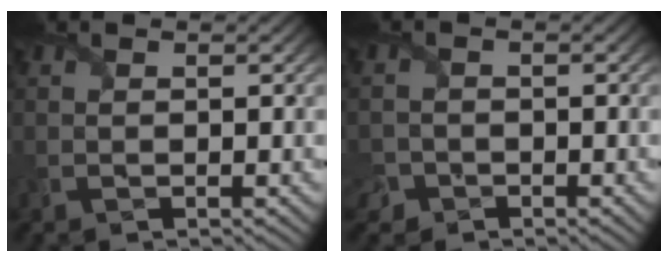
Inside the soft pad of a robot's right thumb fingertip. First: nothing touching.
{"total": 2.5, "force": [-1.5, 1.9, 0.5], "torque": [-0.013, -0.004, -0.035]}